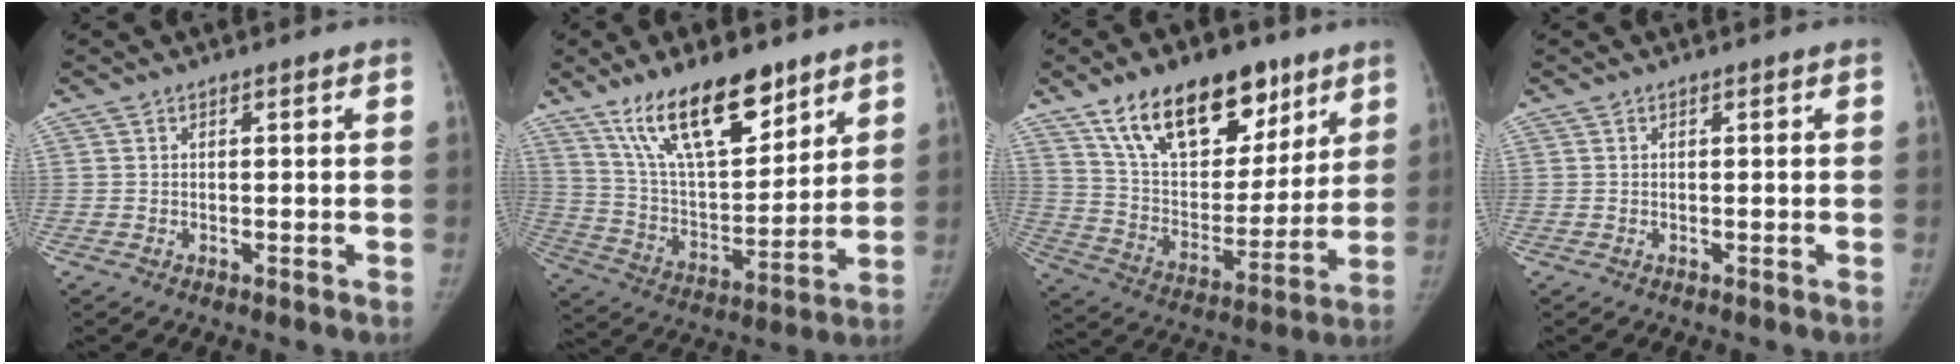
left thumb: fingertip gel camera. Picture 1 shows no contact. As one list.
[{"total": 19.8, "force": [13.1, 7.8, 12.6], "torque": [-0.181, -0.065, 0.243]}, {"total": 23.1, "force": [14.2, 12.2, 13.5], "torque": [-0.176, -0.045, 0.248]}, {"total": 0.0}]